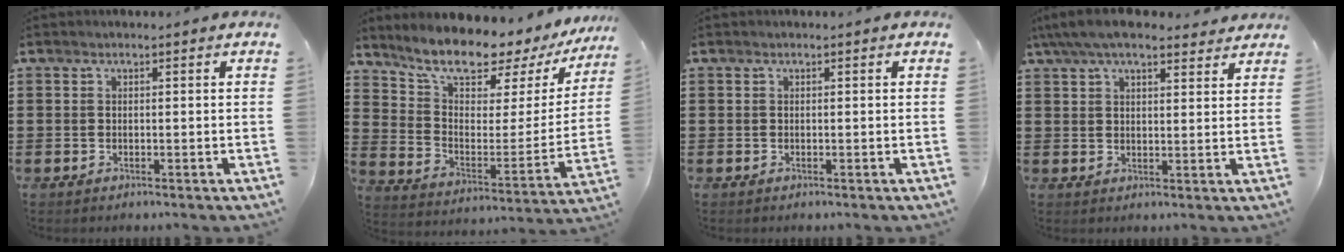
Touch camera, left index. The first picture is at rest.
{"total": 9.3, "force": [8.3, 1.9, 3.7], "torque": [-0.091, -0.071, 0.135]}
{"total": 0.0}
{"total": 6.7, "force": [5.5, 1.6, 3.5], "torque": [-0.081, -0.007, 0.102]}